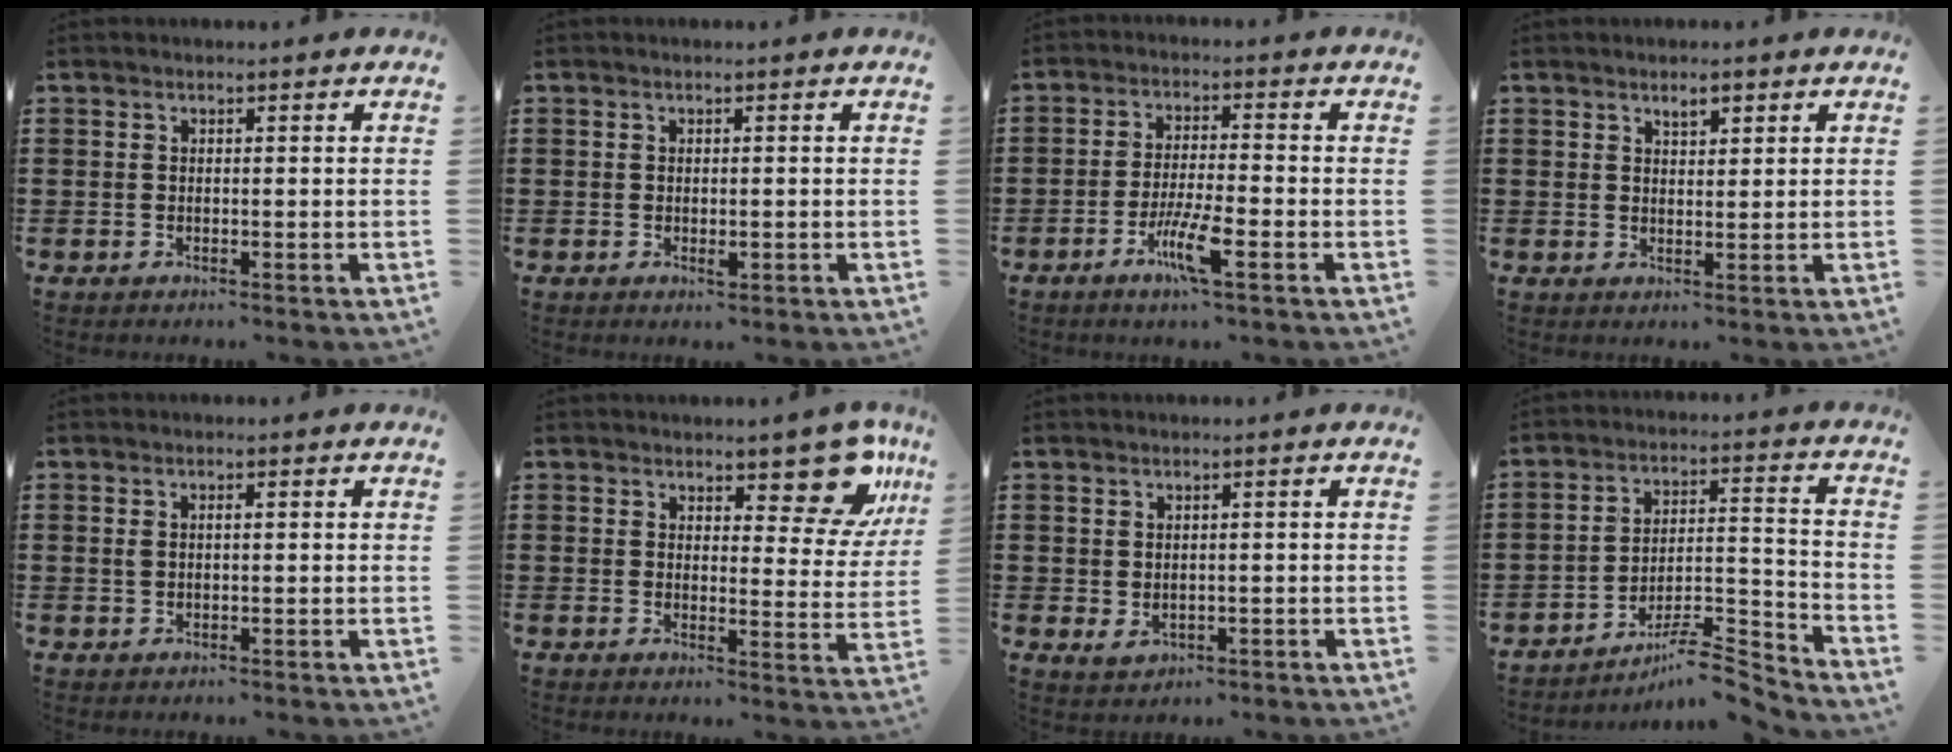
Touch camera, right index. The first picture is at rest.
{"total": 0.7, "force": [-0.1, 0.5, 0.5], "torque": [-0.010, -0.001, -0.001]}
{"total": 6.7, "force": [-3.4, 0.8, 5.7], "torque": [-0.111, -0.010, -0.061]}
{"total": 2.0, "force": [1.4, 0.9, 1.3], "torque": [-0.020, 0.001, 0.022]}
{"total": 1.2, "force": [0.2, 0.5, 1.1], "torque": [-0.024, 0.003, 0.002]}
{"total": 9.7, "force": [7.3, 3.3, 5.6], "torque": [-0.073, -0.034, 0.125]}
{"total": 1.5, "force": [0.0, 1.0, 1.1], "torque": [-0.023, 0.001, -0.001]}
{"total": 8.2, "force": [-7.1, 1.3, 3.9], "torque": [-0.054, 0.014, -0.132]}